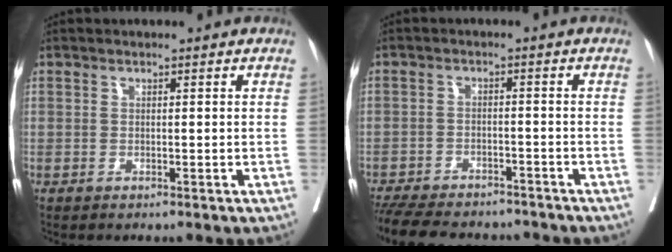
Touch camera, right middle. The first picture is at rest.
{"total": 15.6, "force": [-13.7, 4.4, 5.8], "torque": [-0.136, -0.012, -0.190]}